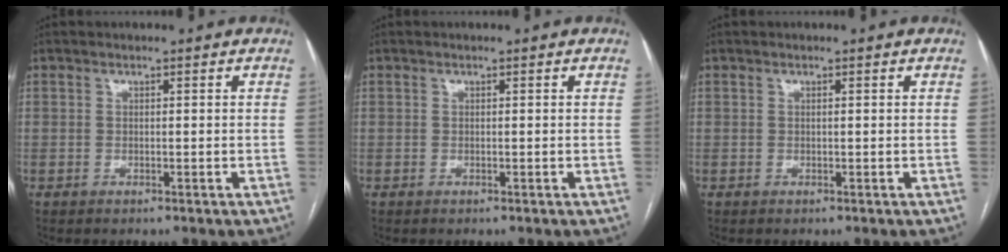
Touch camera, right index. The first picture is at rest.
{"total": 0.0}
{"total": 0.0}